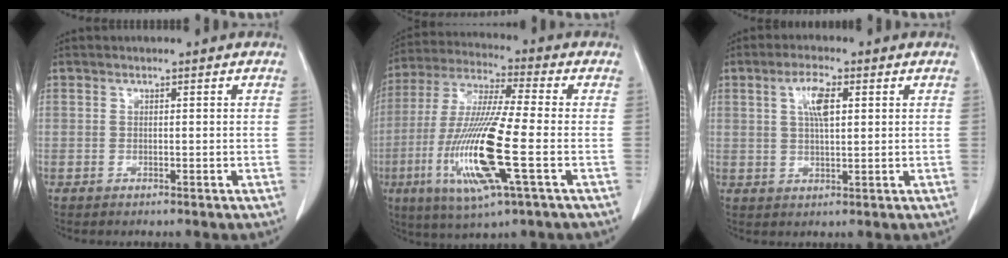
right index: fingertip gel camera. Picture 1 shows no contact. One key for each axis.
{"total": 16.9, "fx": -4.4, "fy": 0.9, "fz": 16.2, "tx": -0.341, "ty": -0.020, "tz": -0.083}
{"total": 5.1, "fx": 1.6, "fy": 1.4, "fz": 4.6, "tx": -0.090, "ty": 0.005, "tz": 0.032}